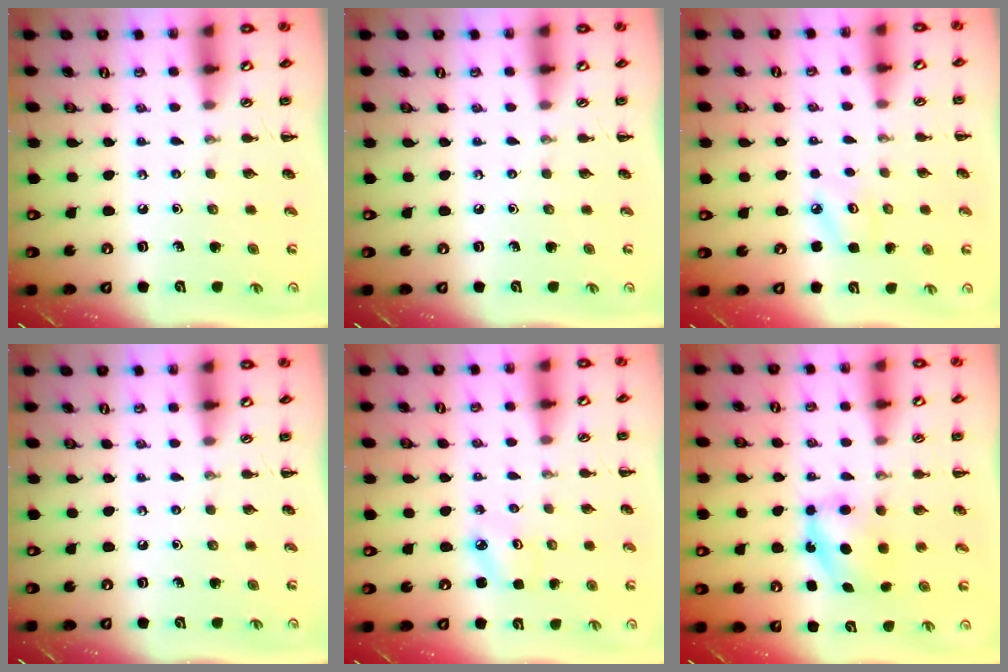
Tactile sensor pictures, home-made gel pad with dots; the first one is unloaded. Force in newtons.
{"total": 0.0}
{"total": 4.8, "press": 4.6, "slide": 1.4}
{"total": 0.0}
{"total": 2.5, "press": 2.4, "slide": 0.6}
{"total": 5.2, "press": 5.2, "slide": 0.8}